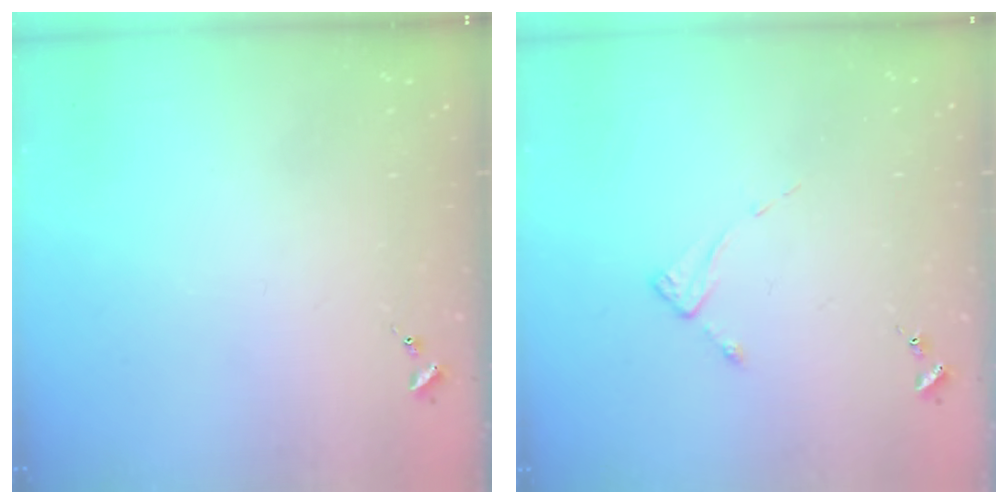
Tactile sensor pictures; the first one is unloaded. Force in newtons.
{"total": 2.6, "press": 2.6, "slide": 0.2}